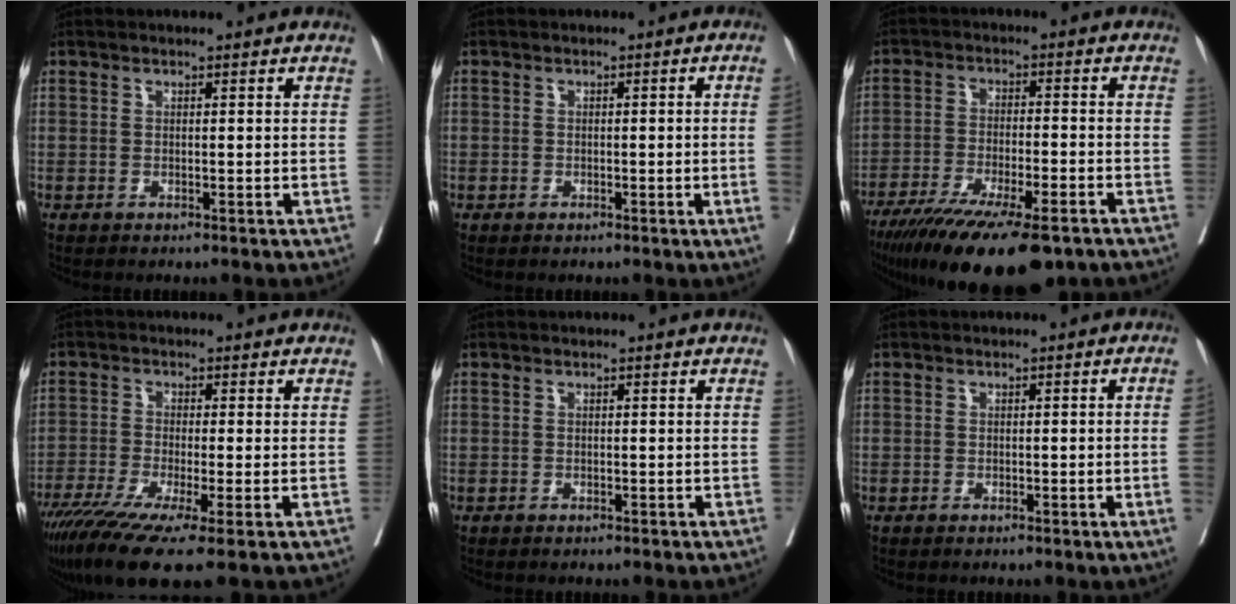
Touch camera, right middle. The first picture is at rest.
{"total": 2.0, "force": [-0.3, 0.0, 2.0], "torque": [-0.026, 0.006, -0.004]}
{"total": 18.1, "force": [-13.3, 3.1, 11.9], "torque": [-0.180, -0.042, -0.212]}
{"total": 11.8, "force": [-7.5, 0.7, 9.1], "torque": [-0.158, -0.035, -0.130]}
{"total": 0.0}
{"total": 2.1, "force": [-0.2, -0.2, 2.1], "torque": [-0.028, 0.007, -0.003]}